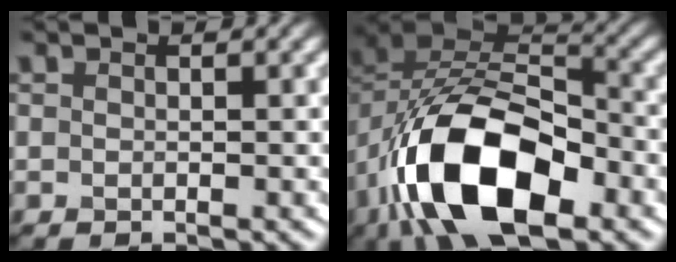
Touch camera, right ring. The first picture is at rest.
{"total": 13.9, "force": [-5.5, 7.4, 10.4], "torque": [-0.196, -0.004, -0.098]}